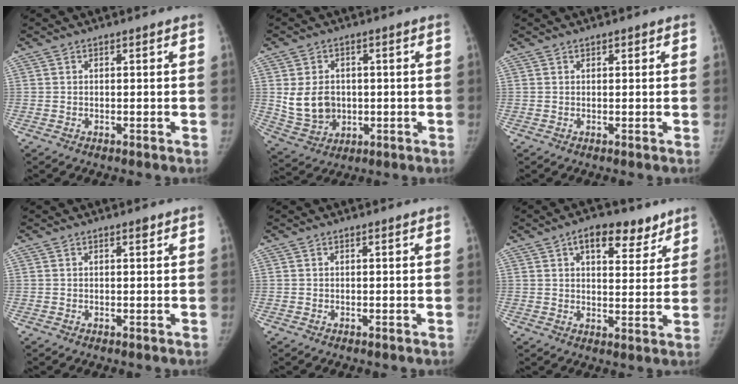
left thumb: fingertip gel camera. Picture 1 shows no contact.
{"total": 9.4, "force": [0.4, 7.7, 5.4], "torque": [-0.072, -0.005, 0.026]}
{"total": 0.9, "force": [0.5, 0.5, 0.5], "torque": [-0.001, 0.000, 0.004]}
{"total": 0.6, "force": [0.4, 0.2, 0.4], "torque": [-0.004, -0.002, 0.006]}
{"total": 0.0}
{"total": 10.2, "force": [6.1, 5.3, 6.4], "torque": [-0.056, -0.023, 0.086]}